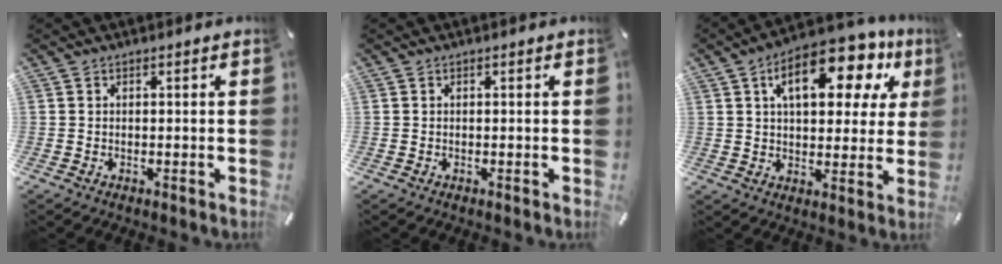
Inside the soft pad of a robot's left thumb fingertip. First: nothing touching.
{"total": 0.0}
{"total": 17.8, "force": [7.8, 9.1, 13.2], "torque": [-0.191, -0.029, 0.123]}